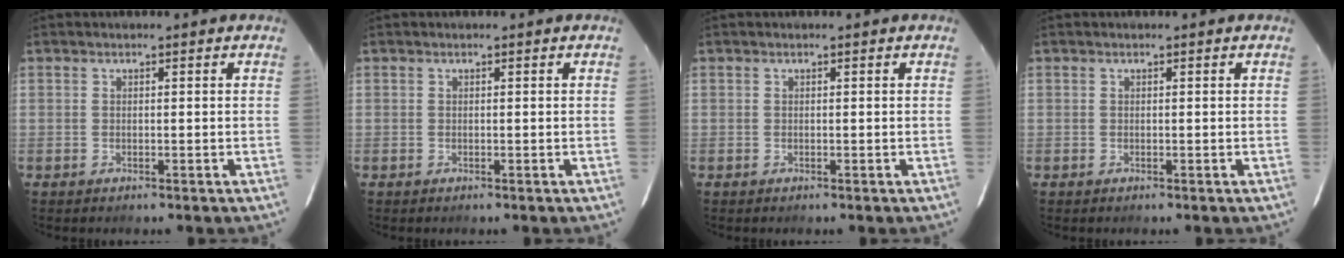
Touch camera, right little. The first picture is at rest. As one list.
[{"total": 0.0}, {"total": 0.0}, {"total": 0.0}]